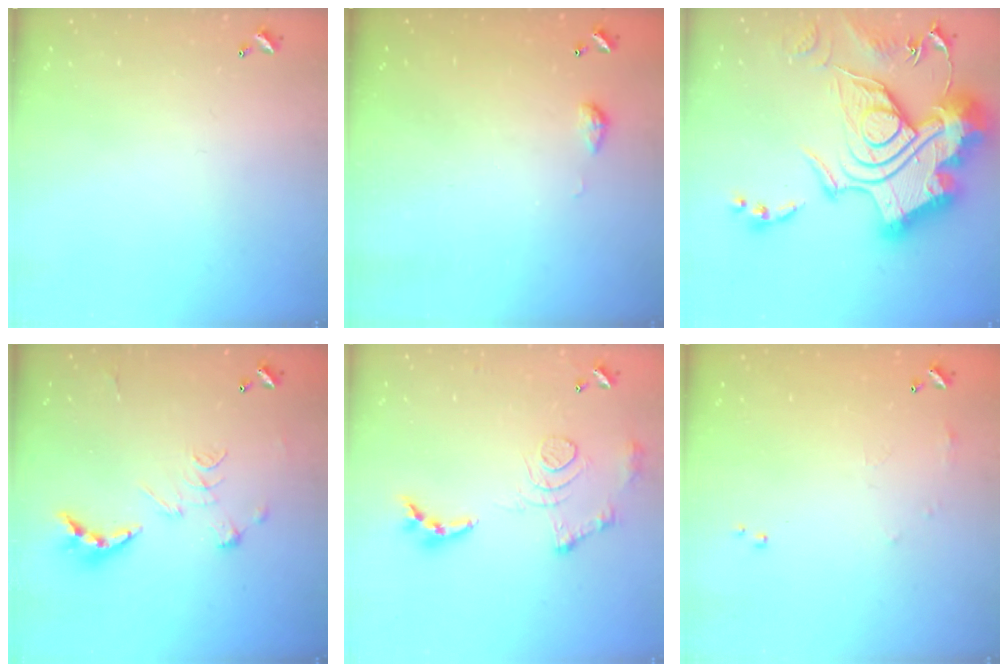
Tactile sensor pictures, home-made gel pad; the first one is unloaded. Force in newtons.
{"total": 3.3, "press": 3.2, "slide": 0.5}
{"total": 1.1, "press": 1.1, "slide": 0.0}
{"total": 2.5, "press": 2.0, "slide": 1.5}
{"total": 12.5, "press": 12.5, "slide": 1.1}
{"total": 5.4, "press": 5.3, "slide": 0.6}